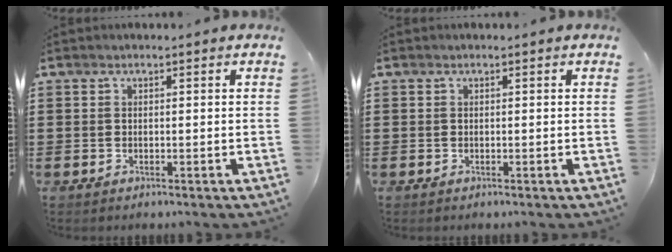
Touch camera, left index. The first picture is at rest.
{"total": 0.0}